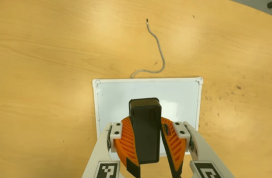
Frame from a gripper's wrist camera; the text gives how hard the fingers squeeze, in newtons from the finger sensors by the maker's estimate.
{"total": 10.6, "left": 10.3, "right": 10.8}